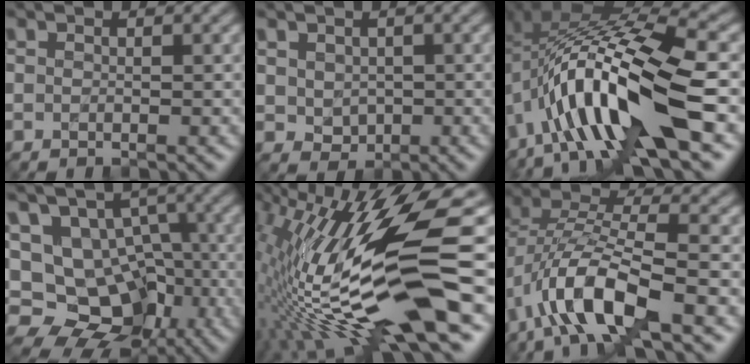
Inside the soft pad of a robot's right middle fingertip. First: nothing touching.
{"total": 2.1, "force": [0.2, 1.8, 1.1], "torque": [-0.024, -0.006, 0.008]}
{"total": 14.6, "force": [-2.7, 5.0, 13.4], "torque": [-0.249, 0.009, -0.047]}
{"total": 13.2, "force": [-3.8, 10.6, 7.0], "torque": [-0.110, 0.005, -0.057]}
{"total": 14.7, "force": [-0.4, 3.6, 14.2], "torque": [-0.271, 0.002, 0.002]}
{"total": 9.6, "force": [-4.1, 3.3, 8.0], "torque": [-0.165, 0.006, -0.086]}